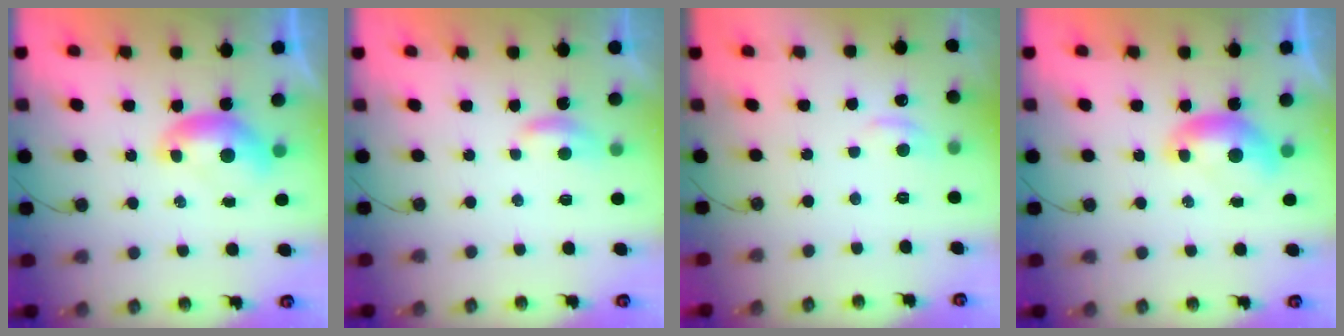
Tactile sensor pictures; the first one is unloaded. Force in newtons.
{"total": 2.3, "press": 2.3, "slide": 0.4}
{"total": 1.4, "press": 1.1, "slide": 0.9}
{"total": 0.0}